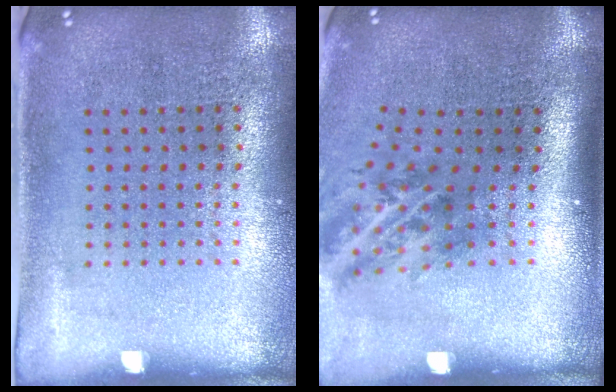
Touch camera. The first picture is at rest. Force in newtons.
{"total": 1.9, "press": 1.1, "slide": 1.5}